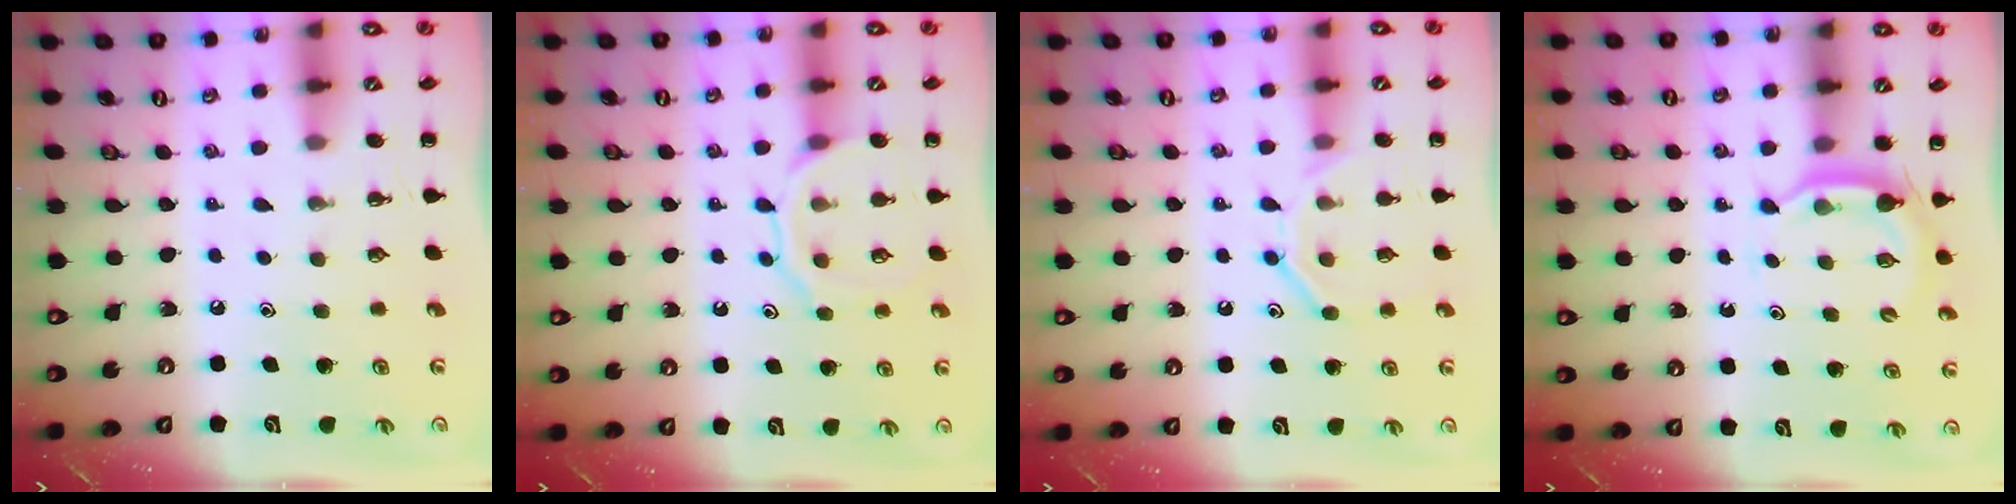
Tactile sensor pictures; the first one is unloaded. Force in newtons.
{"total": 10.5, "press": 10.5, "slide": 0.7}
{"total": 10.4, "press": 10.3, "slide": 1.6}
{"total": 2.9, "press": 2.8, "slide": 0.7}